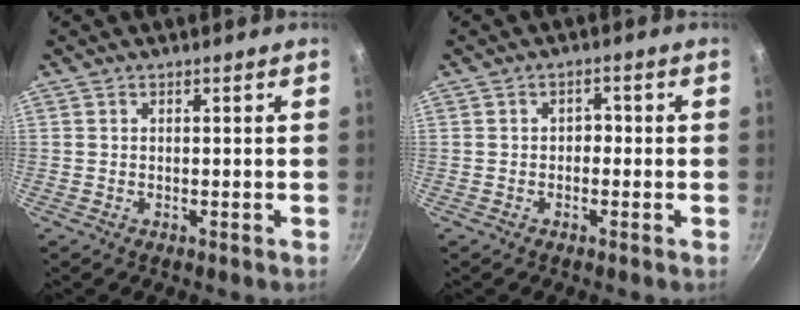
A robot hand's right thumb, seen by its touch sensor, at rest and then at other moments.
{"total": 1.9, "force": [-0.4, 1.4, 1.2], "torque": [-0.010, 0.008, -0.008]}